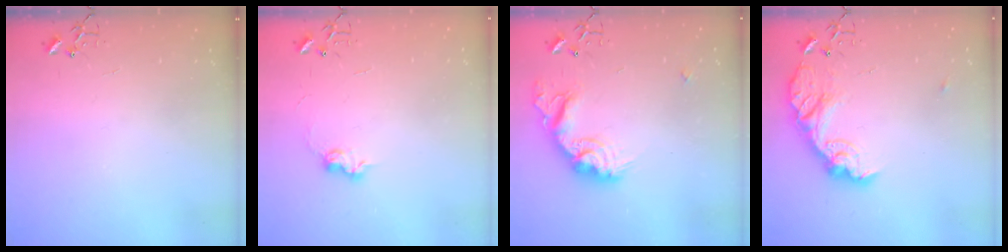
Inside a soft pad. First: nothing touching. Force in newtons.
{"total": 7.4, "press": 7.4, "slide": 0.4}
{"total": 17.9, "press": 17.8, "slide": 1.1}
{"total": 15.7, "press": 15.7, "slide": 1.0}